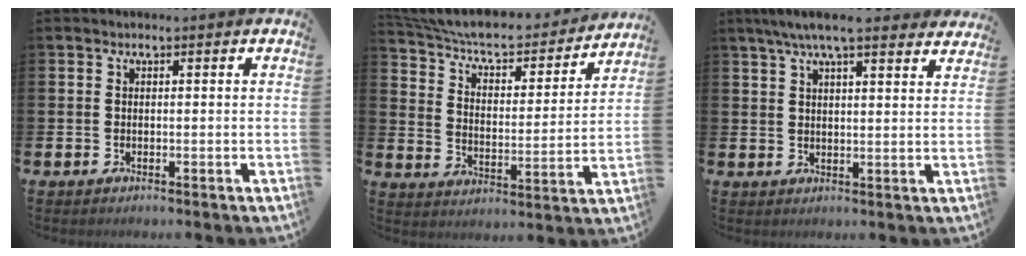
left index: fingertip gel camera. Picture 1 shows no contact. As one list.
[{"total": 7.1, "force": [6.5, 1.8, 2.3], "torque": [-0.077, -0.049, 0.107]}, {"total": 6.9, "force": [6.1, 1.0, 3.1], "torque": [-0.067, -0.016, 0.109]}]